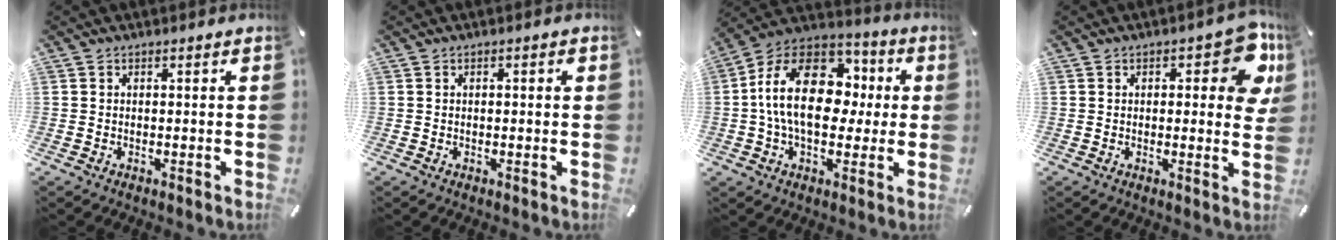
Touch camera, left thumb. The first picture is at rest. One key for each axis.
{"total": 1.1, "fx": 0.1, "fy": 0.4, "fz": 1.1, "tx": -0.020, "ty": 0.003, "tz": 0.000}
{"total": 21.0, "fx": 1.5, "fy": 14.5, "fz": 15.1, "tx": -0.271, "ty": 0.013, "tz": 0.028}
{"total": 11.7, "fx": 3.8, "fy": 4.9, "fz": 9.9, "tx": -0.111, "ty": -0.019, "tz": 0.062}